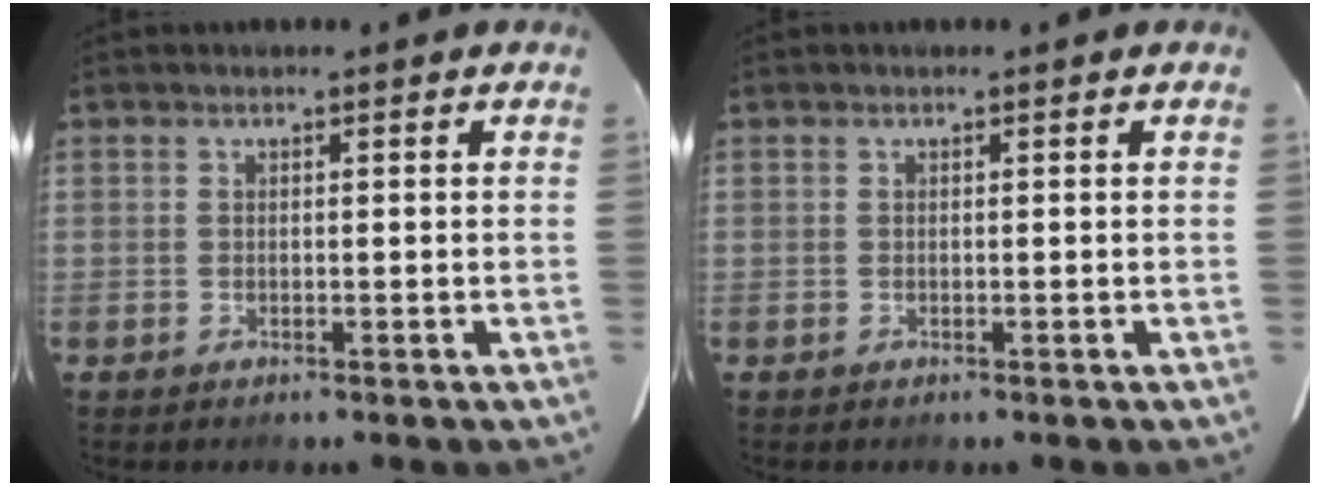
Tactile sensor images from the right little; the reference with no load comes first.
{"total": 0.0}